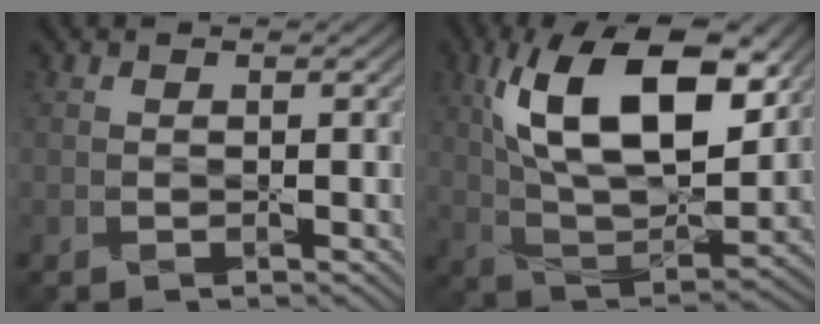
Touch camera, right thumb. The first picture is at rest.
{"total": 16.3, "force": [6.4, 7.8, 12.8], "torque": [-0.250, 0.004, 0.117]}